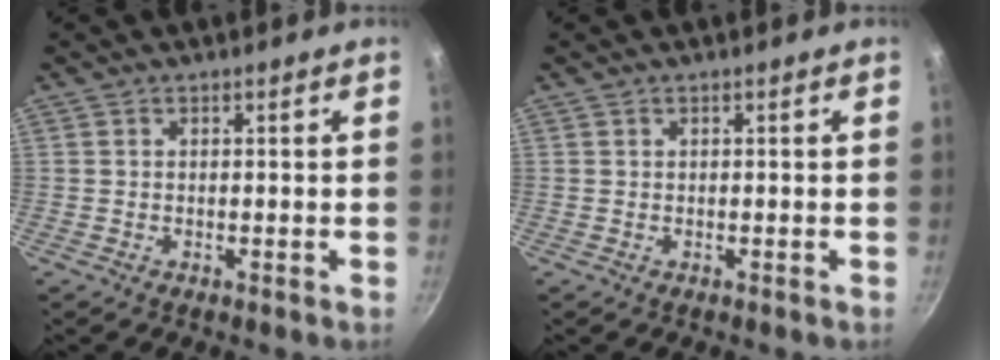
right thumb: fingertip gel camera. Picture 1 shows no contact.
{"total": 0.0}